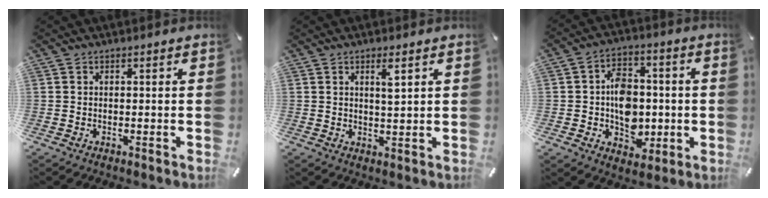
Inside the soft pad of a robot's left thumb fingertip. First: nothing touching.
{"total": 3.5, "force": [1.7, 0.5, 3.0], "torque": [-0.057, -0.002, 0.025]}
{"total": 10.6, "force": [-1.2, 8.4, 6.3], "torque": [-0.088, 0.019, -0.013]}